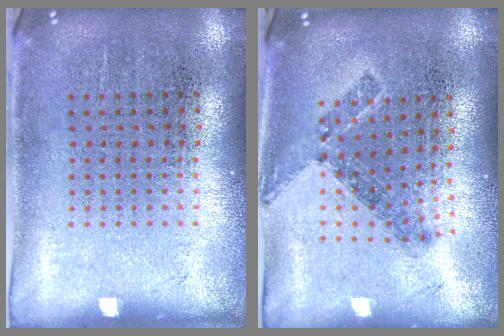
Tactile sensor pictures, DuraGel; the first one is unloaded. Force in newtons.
{"total": 0.8, "press": 0.8, "slide": 0.3}